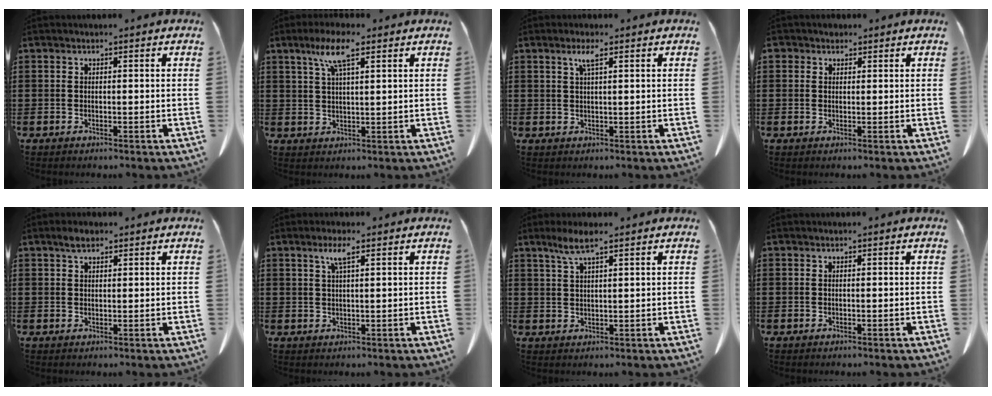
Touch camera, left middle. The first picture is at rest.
{"total": 6.5, "force": [3.7, 1.3, 5.2], "torque": [-0.112, 0.010, 0.063]}
{"total": 2.4, "force": [1.2, 0.2, 2.0], "torque": [-0.044, 0.001, 0.020]}
{"total": 1.4, "force": [1.0, 1.0, 0.3], "torque": [-0.010, 0.006, 0.019]}
{"total": 2.1, "force": [1.4, 0.8, 1.4], "torque": [-0.030, 0.003, 0.026]}
{"total": 3.1, "force": [1.7, 0.4, 2.6], "torque": [-0.055, 0.004, 0.028]}
{"total": 3.9, "force": [2.5, 0.4, 3.0], "torque": [-0.065, 0.002, 0.045]}
{"total": 0.0}